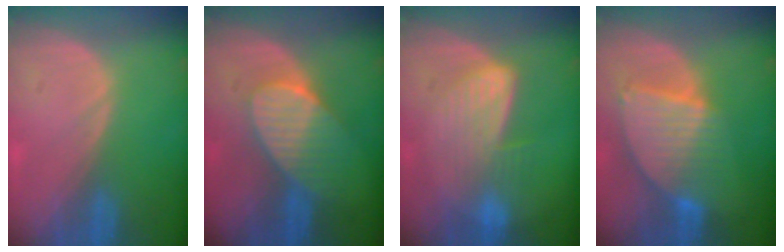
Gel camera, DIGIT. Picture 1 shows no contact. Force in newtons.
{"total": 7.2, "press": 7.0, "slide": 1.7}
{"total": 6.5, "press": 6.5, "slide": 0.3}
{"total": 8.6, "press": 7.4, "slide": 4.3}